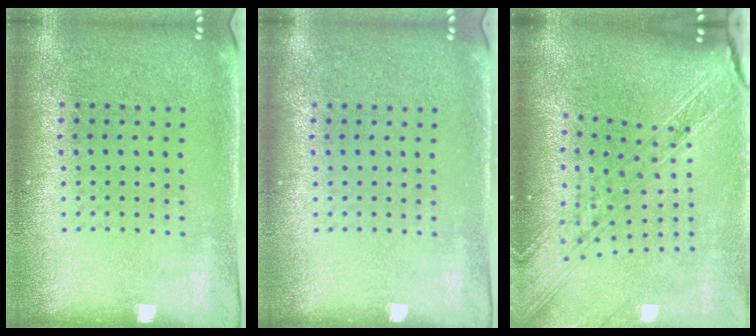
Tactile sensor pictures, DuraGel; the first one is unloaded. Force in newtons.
{"total": 0.0}
{"total": 2.5, "press": 2.1, "slide": 1.4}